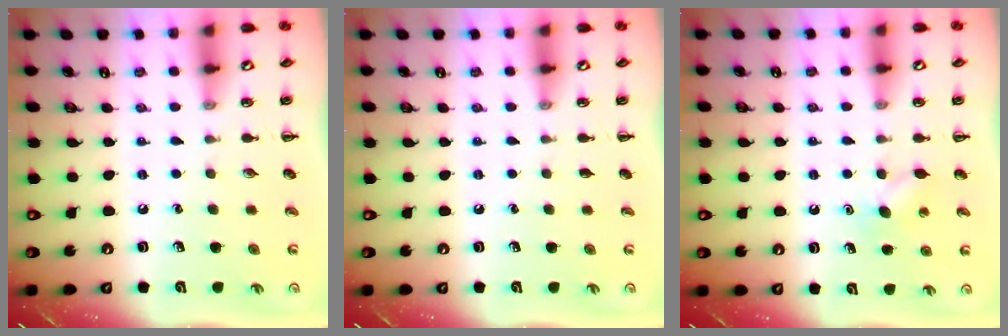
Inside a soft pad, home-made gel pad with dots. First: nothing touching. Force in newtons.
{"total": 0.0}
{"total": 4.6, "press": 4.4, "slide": 1.2}